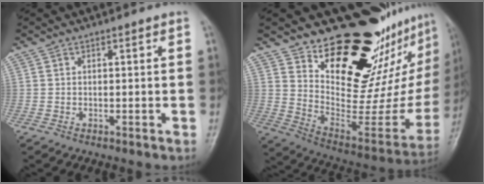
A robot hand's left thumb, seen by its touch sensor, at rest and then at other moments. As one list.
[{"total": 26.9, "force": [18.8, 11.5, 15.5], "torque": [-0.181, -0.128, 0.288]}]